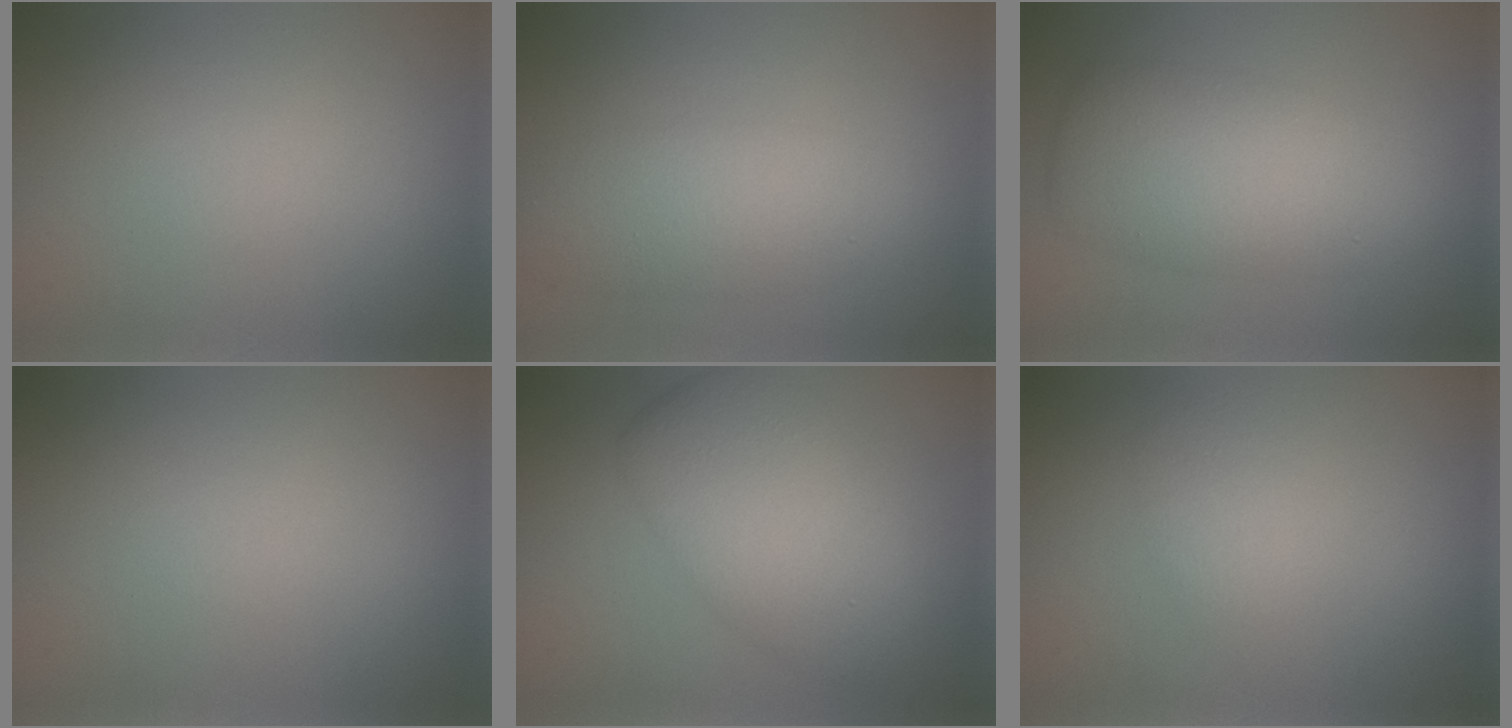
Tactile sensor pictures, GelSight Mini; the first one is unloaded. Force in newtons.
{"total": 4.6, "press": 4.6, "slide": 0.1}
{"total": 6.7, "press": 6.7, "slide": 0.0}
{"total": 0.0}
{"total": 6.8, "press": 6.8, "slide": 0.0}
{"total": 1.4, "press": 1.4, "slide": 0.1}